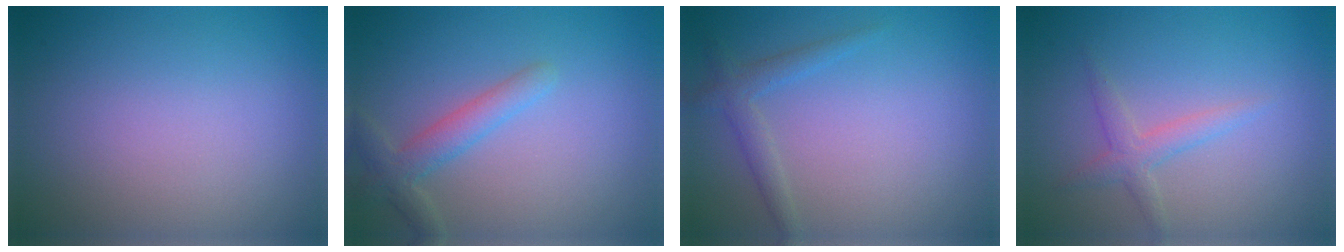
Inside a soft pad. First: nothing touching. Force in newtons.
{"total": 2.8, "press": 2.8, "slide": 0.2}
{"total": 1.8, "press": 1.8, "slide": 0.1}
{"total": 1.9, "press": 1.9, "slide": 0.0}